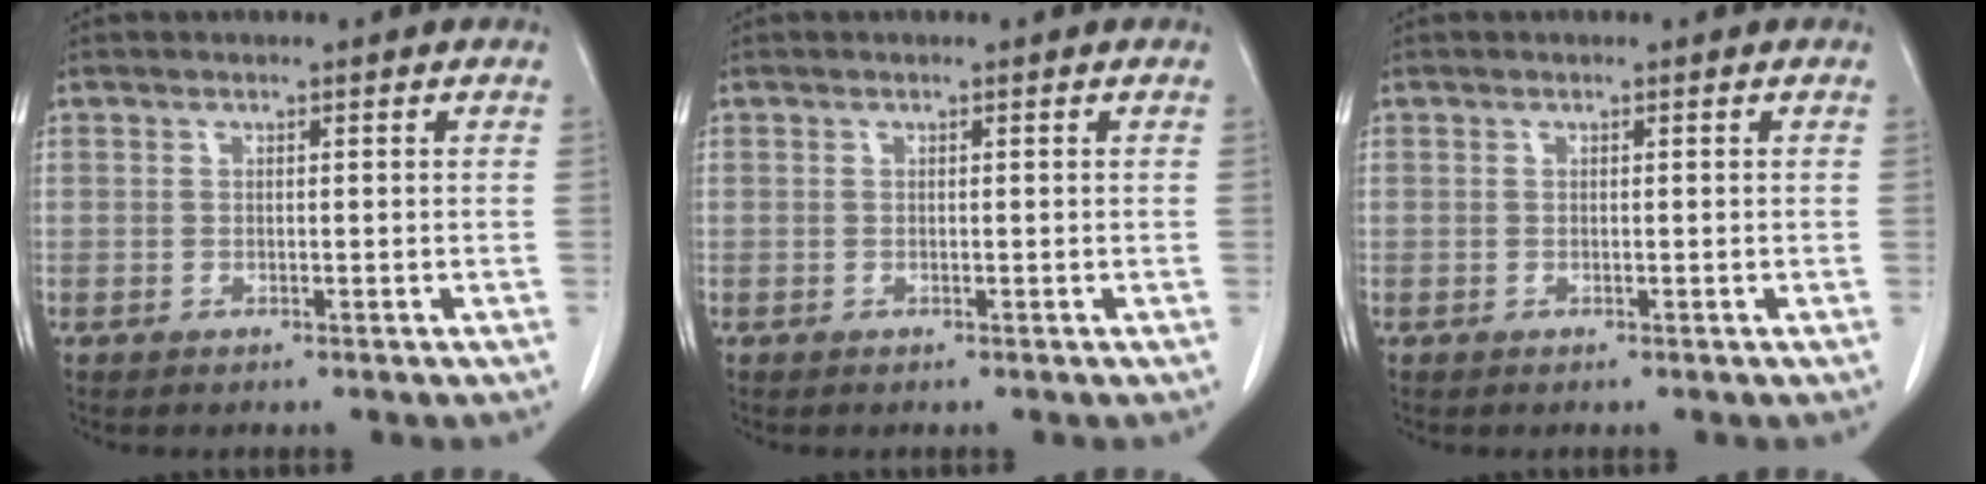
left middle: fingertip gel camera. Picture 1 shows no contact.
{"total": 0.0}
{"total": 0.0}